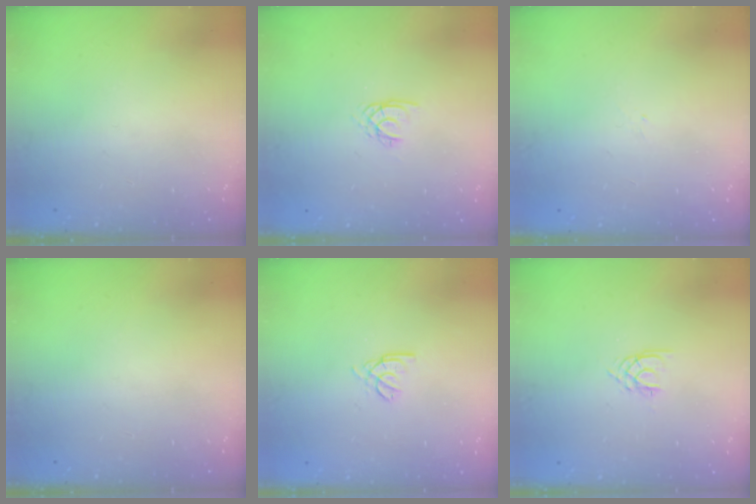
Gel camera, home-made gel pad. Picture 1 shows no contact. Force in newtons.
{"total": 2.0, "press": 1.9, "slide": 0.4}
{"total": 1.3, "press": 1.2, "slide": 0.5}
{"total": 0.0}
{"total": 2.2, "press": 2.1, "slide": 0.6}
{"total": 2.1, "press": 2.0, "slide": 0.3}